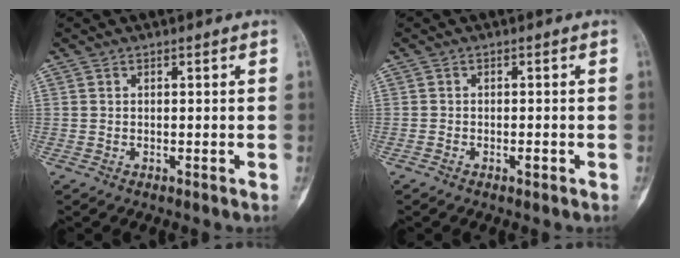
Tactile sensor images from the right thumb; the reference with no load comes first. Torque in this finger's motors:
{"motor_torque": [0.22, 0.10, -0.19, 0.08, 0.13]}